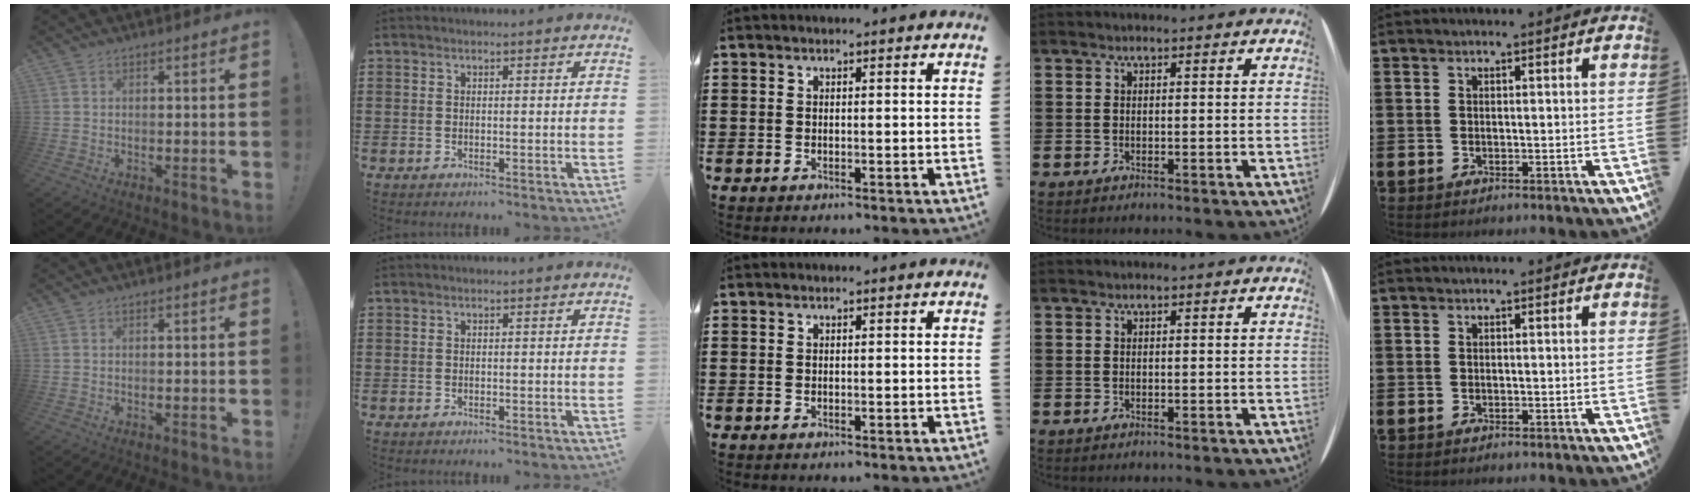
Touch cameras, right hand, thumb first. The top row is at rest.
{}